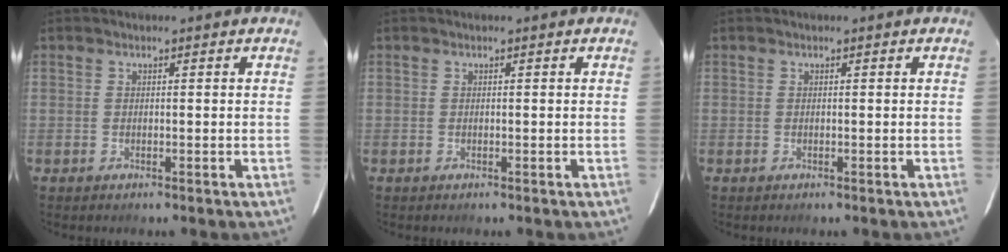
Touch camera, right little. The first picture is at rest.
{"total": 0.0}
{"total": 0.0}